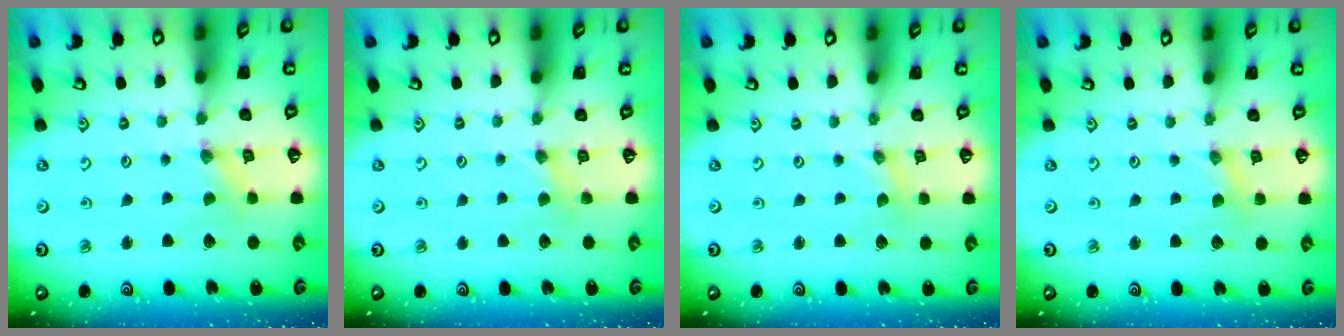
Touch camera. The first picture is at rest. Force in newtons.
{"total": 2.8, "press": 2.8, "slide": 0.5}
{"total": 0.0}
{"total": 1.5, "press": 1.4, "slide": 0.2}